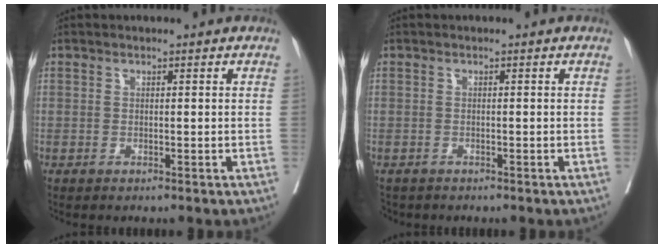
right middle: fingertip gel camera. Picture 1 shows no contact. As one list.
[{"total": 2.4, "force": [-2.0, 1.2, 0.4], "torque": [-0.011, -0.003, -0.033]}]